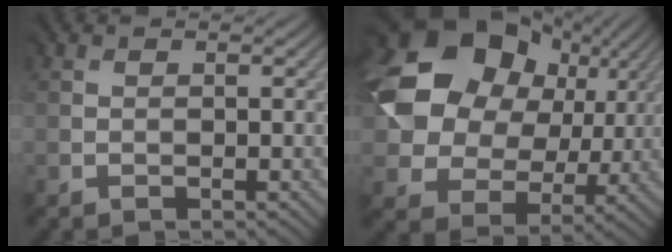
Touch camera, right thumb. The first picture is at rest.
{"total": 18.0, "force": [6.0, 14.2, 9.3], "torque": [-0.223, 0.030, 0.121]}